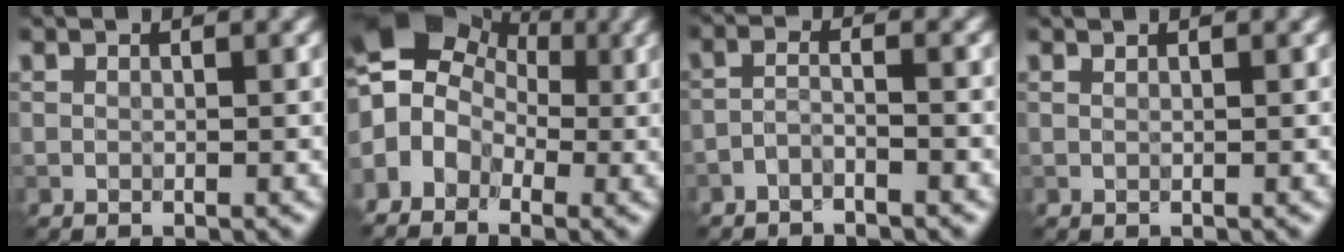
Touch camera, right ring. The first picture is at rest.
{"total": 7.4, "force": [0.0, 5.7, 4.7], "torque": [-0.079, 0.012, -0.013]}
{"total": 1.8, "force": [-1.4, 0.3, 1.1], "torque": [-0.022, 0.000, -0.038]}
{"total": 0.8, "force": [0.6, 0.3, 0.5], "torque": [-0.007, 0.000, 0.002]}